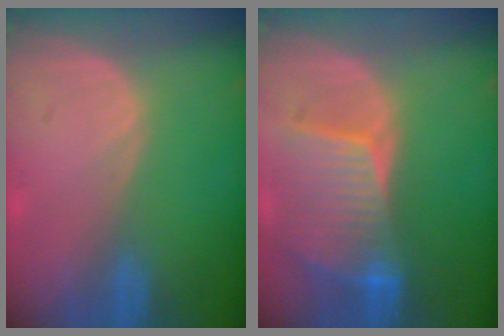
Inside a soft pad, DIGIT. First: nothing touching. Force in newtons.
{"total": 8.4, "press": 7.6, "slide": 3.4}